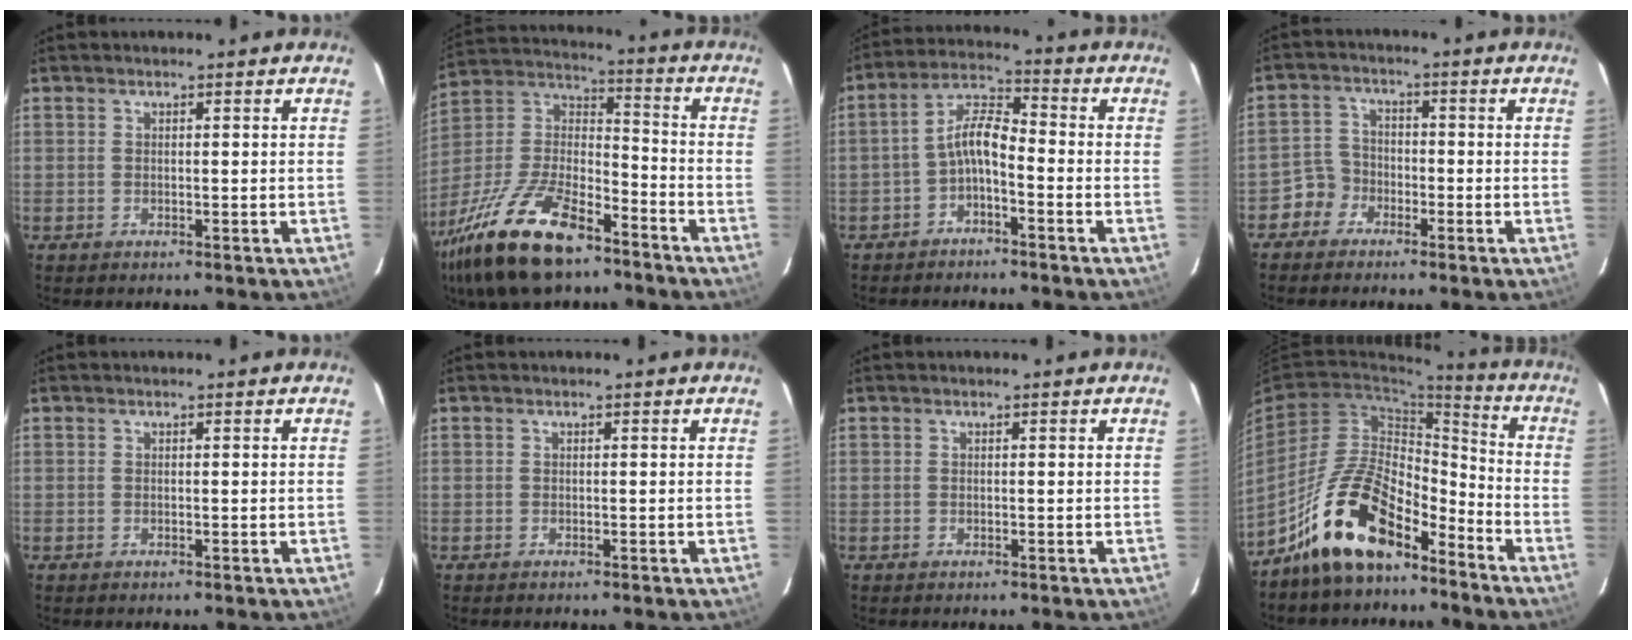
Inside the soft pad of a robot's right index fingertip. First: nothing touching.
{"total": 24.1, "force": [-15.7, 9.7, 15.6], "torque": [-0.331, -0.020, -0.279]}
{"total": 5.8, "force": [-2.8, 2.1, 4.6], "torque": [-0.104, 0.020, -0.055]}
{"total": 4.4, "force": [-2.9, 3.3, -0.1], "torque": [-0.001, 0.021, -0.060]}
{"total": 0.0}
{"total": 0.0}
{"total": 0.0}
{"total": 16.0, "force": [-11.3, 6.7, 9.1], "torque": [-0.173, 0.026, -0.197]}